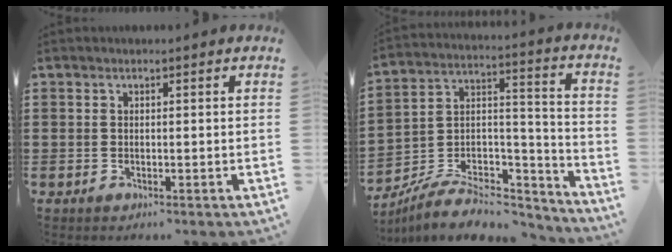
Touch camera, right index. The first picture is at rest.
{"total": 7.5, "force": [-6.0, 3.3, 3.1], "torque": [-0.055, 0.012, -0.114]}